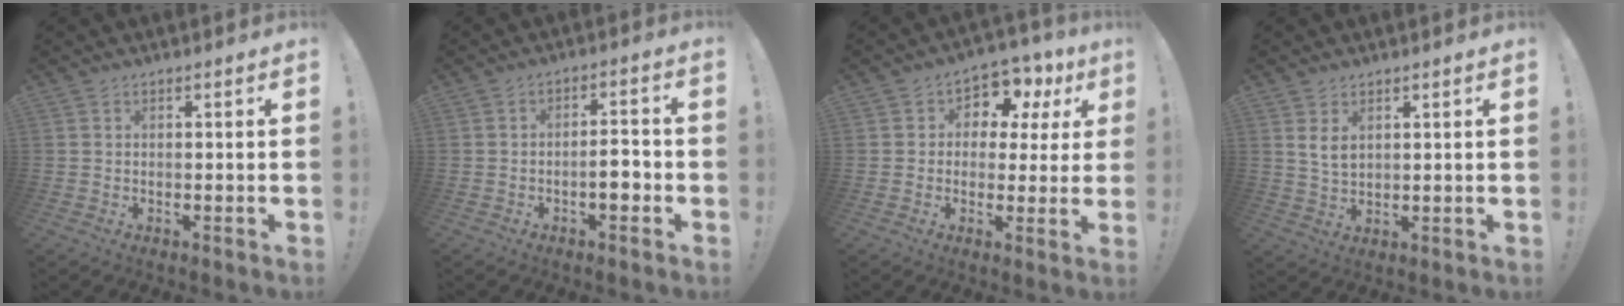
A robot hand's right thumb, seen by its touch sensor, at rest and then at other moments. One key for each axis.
{"total": 5.7, "fx": -2.0, "fy": 1.9, "fz": 4.9, "tx": -0.070, "ty": 0.009, "tz": -0.036}
{"total": 7.2, "fx": 3.4, "fy": 5.4, "fz": 3.4, "tx": -0.047, "ty": -0.032, "tz": 0.062}
{"total": 4.7, "fx": 2.1, "fy": 2.5, "fz": 3.3, "tx": -0.046, "ty": -0.009, "tz": 0.038}